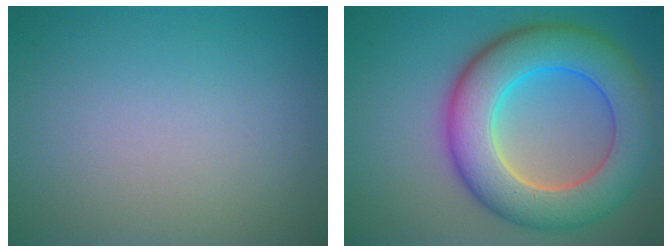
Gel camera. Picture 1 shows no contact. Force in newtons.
{"total": 10.4, "press": 10.4, "slide": 0.4}